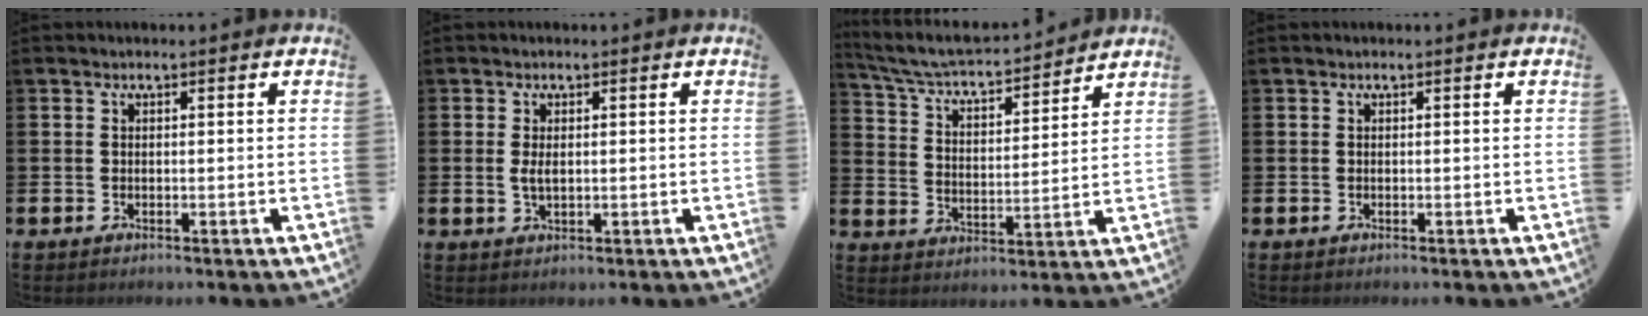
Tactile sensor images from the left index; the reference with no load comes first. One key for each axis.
{"total": 1.7, "fx": 0.2, "fy": 0.8, "fz": 1.5, "tx": -0.030, "ty": 0.003, "tz": 0.002}
{"total": 6.1, "fx": 5.7, "fy": 1.1, "fz": 1.9, "tx": -0.069, "ty": -0.047, "tz": 0.094}
{"total": 0.0}